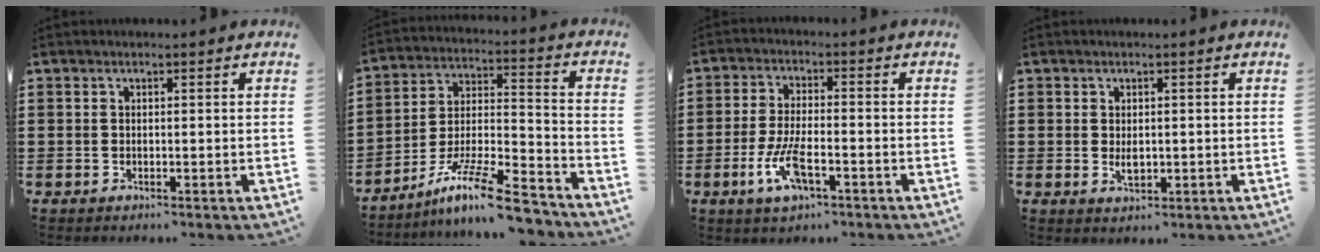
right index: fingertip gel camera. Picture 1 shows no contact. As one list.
[{"total": 12.6, "force": [-10.1, 1.6, 7.3], "torque": [-0.117, 0.029, -0.189]}, {"total": 6.9, "force": [-2.9, 2.3, 5.9], "torque": [-0.135, -0.012, -0.056]}, {"total": 1.9, "force": [0.2, 1.1, 1.5], "torque": [-0.028, 0.004, 0.004]}]